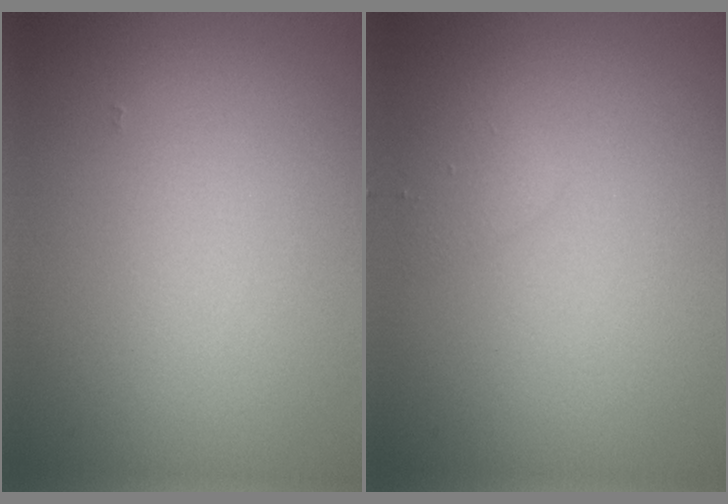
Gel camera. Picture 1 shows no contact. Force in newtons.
{"total": 1.2, "press": 1.2, "slide": 0.0}